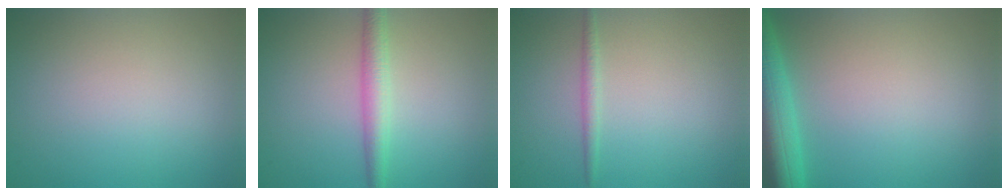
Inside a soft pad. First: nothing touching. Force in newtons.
{"total": 2.7, "press": 2.7, "slide": 0.1}
{"total": 1.1, "press": 1.1, "slide": 0.1}
{"total": 7.7, "press": 7.7, "slide": 0.5}